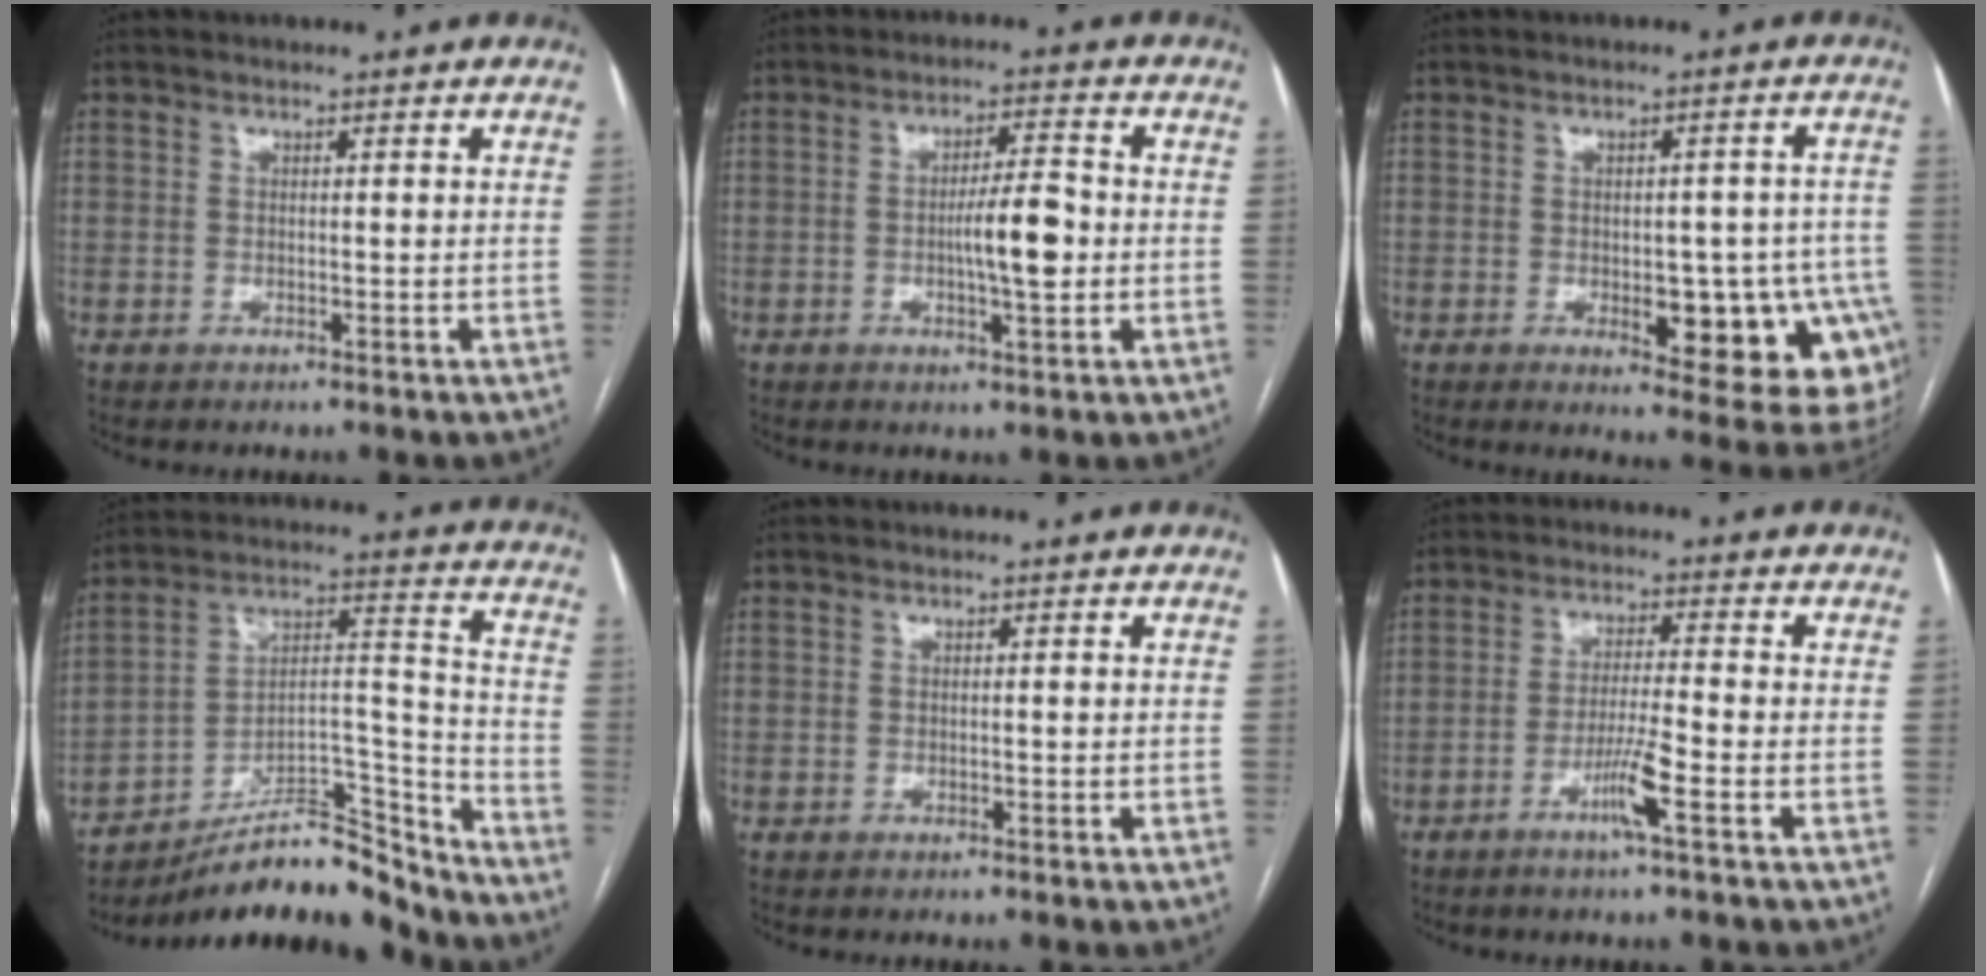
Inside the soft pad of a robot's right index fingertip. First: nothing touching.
{"total": 6.9, "force": [-0.9, 1.2, 6.8], "torque": [-0.113, 0.004, -0.015]}
{"total": 14.5, "force": [-4.8, 5.9, 12.3], "torque": [-0.078, 0.021, -0.045]}
{"total": 18.1, "force": [-16.3, 3.5, 7.1], "torque": [-0.113, 0.046, -0.269]}
{"total": 0.0}
{"total": 5.4, "force": [-2.7, -0.6, 4.6], "torque": [-0.089, -0.008, -0.054]}